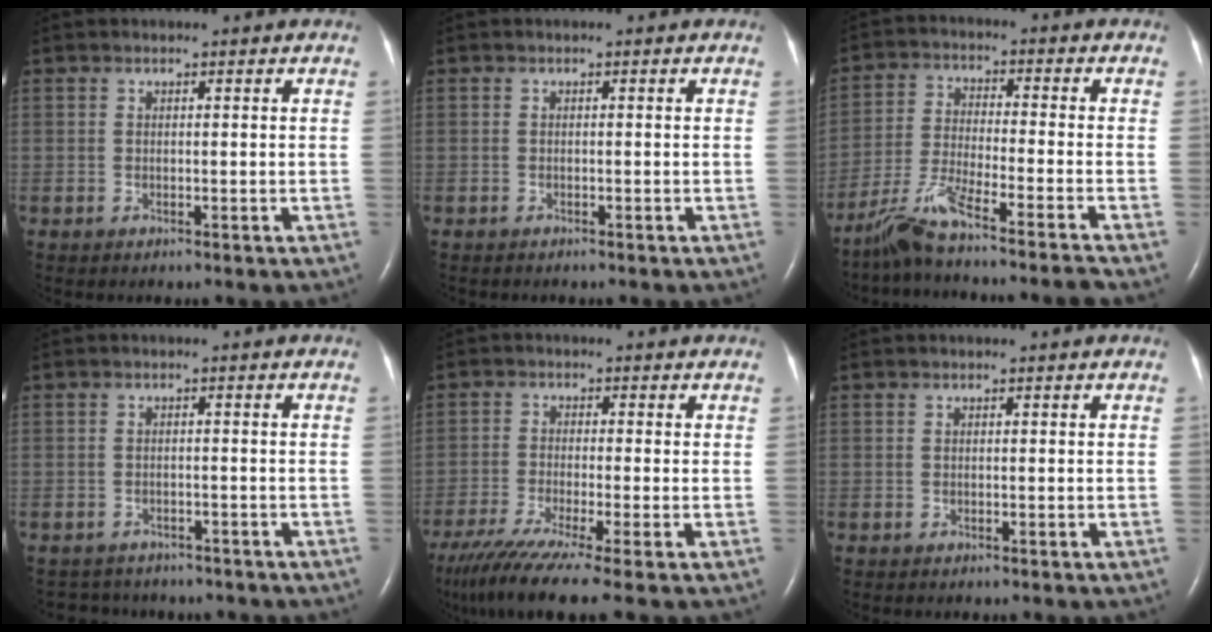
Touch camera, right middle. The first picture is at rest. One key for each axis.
{"total": 0.5, "fx": -0.5, "fy": 0.1, "fz": 0.2, "tx": -0.011, "ty": -0.003, "tz": -0.007}
{"total": 10.8, "fx": -9.2, "fy": -1.9, "fz": 5.3, "tx": -0.093, "ty": -0.018, "tz": -0.161}
{"total": 7.0, "fx": -6.0, "fy": 3.4, "fz": 1.2, "tx": -0.022, "ty": 0.007, "tz": -0.068}
{"total": 11.6, "fx": -8.5, "fy": -0.4, "fz": 7.8, "tx": -0.134, "ty": -0.034, "tz": -0.143}
{"total": 0.0}